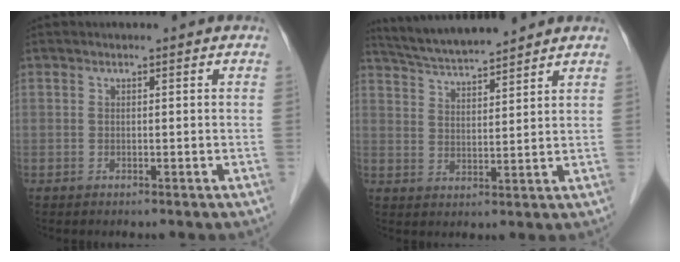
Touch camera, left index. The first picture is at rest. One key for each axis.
{"total": 9.7, "fx": 9.1, "fy": 0.2, "fz": 3.5, "tx": -0.069, "ty": 0.023, "tz": 0.156}